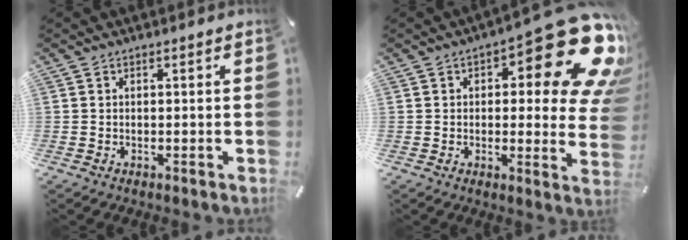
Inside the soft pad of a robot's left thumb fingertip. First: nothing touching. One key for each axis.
{"total": 21.7, "fx": 10.2, "fy": 8.0, "fz": 17.5, "tx": -0.215, "ty": -0.071, "tz": 0.166}